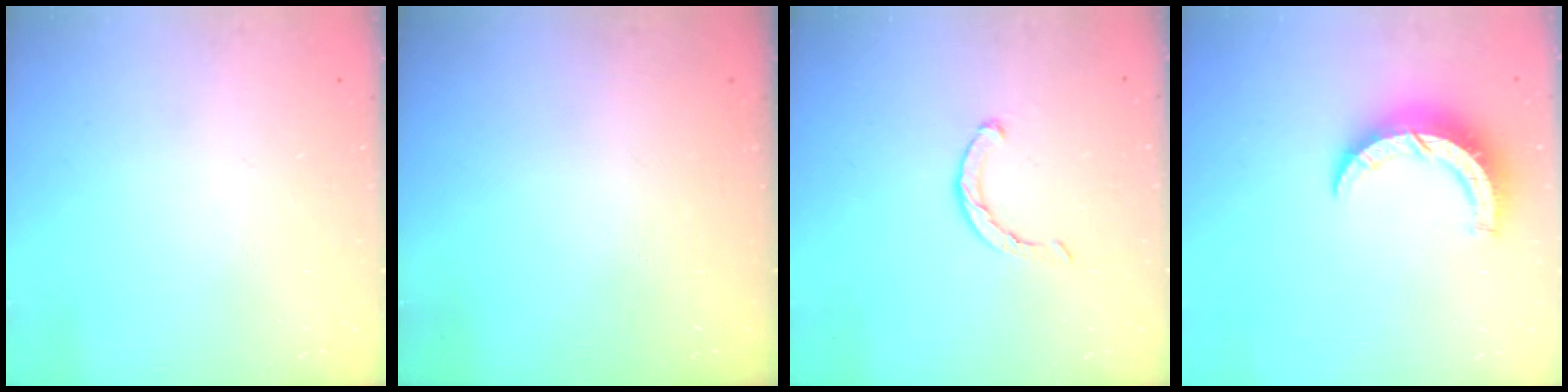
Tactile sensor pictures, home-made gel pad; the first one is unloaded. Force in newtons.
{"total": 0.0}
{"total": 2.1, "press": 2.1, "slide": 0.3}
{"total": 8.0, "press": 8.0, "slide": 0.4}